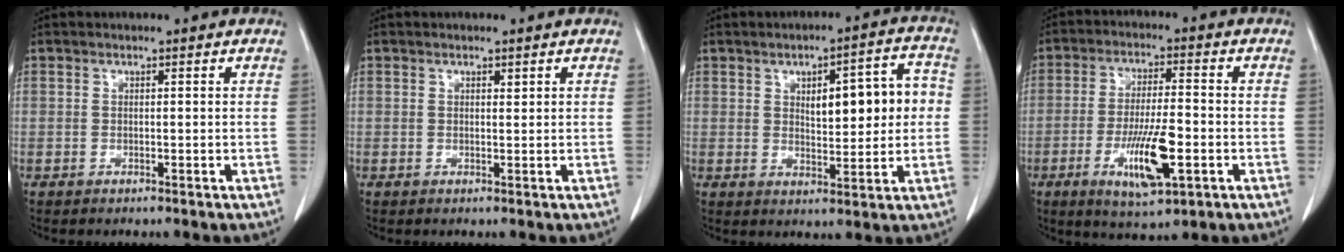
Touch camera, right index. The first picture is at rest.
{"total": 0.5, "force": [0.4, 0.2, 0.3], "torque": [-0.009, -0.003, 0.006]}
{"total": 10.3, "force": [1.4, 3.4, 9.6], "torque": [-0.127, 0.027, 0.025]}
{"total": 10.4, "force": [-3.5, 2.1, 9.6], "torque": [-0.178, -0.011, -0.055]}